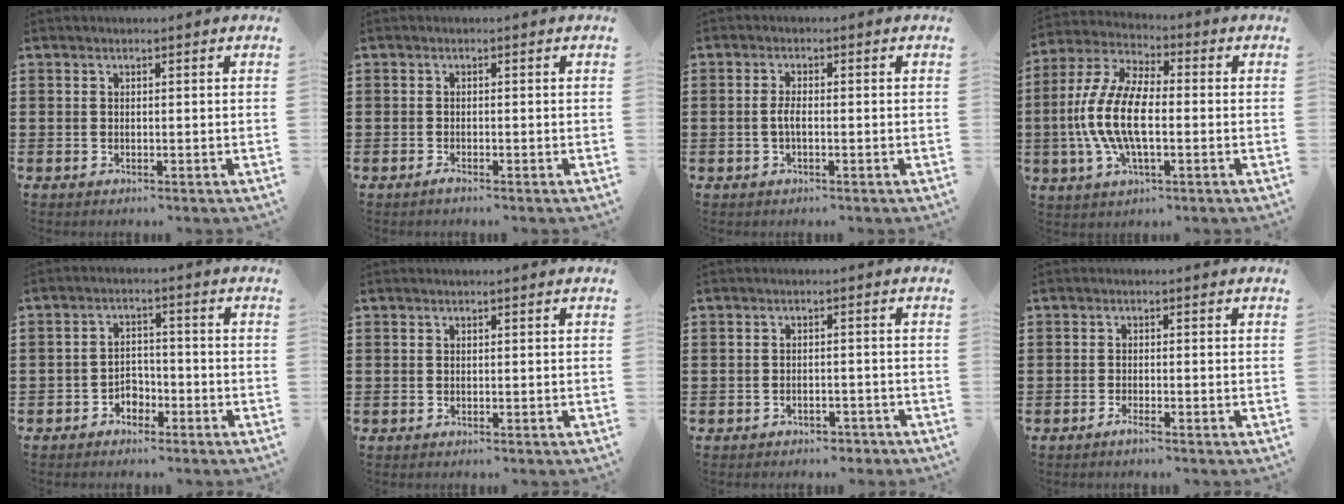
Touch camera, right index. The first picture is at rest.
{"total": 0.8, "force": [-0.6, 0.0, 0.5], "torque": [-0.010, -0.005, -0.011]}
{"total": 1.5, "force": [-0.3, 0.3, 1.4], "torque": [-0.035, -0.003, -0.008]}
{"total": 11.4, "force": [-2.0, 4.9, 10.0], "torque": [-0.233, -0.010, -0.041]}
{"total": 2.8, "force": [-2.0, 1.8, 0.8], "torque": [-0.022, 0.006, -0.042]}
{"total": 0.0}
{"total": 1.7, "force": [-1.7, 0.4, 0.2], "torque": [-0.011, 0.001, -0.035]}
{"total": 1.3, "force": [-1.0, 0.0, 0.8], "torque": [-0.014, -0.005, -0.018]}